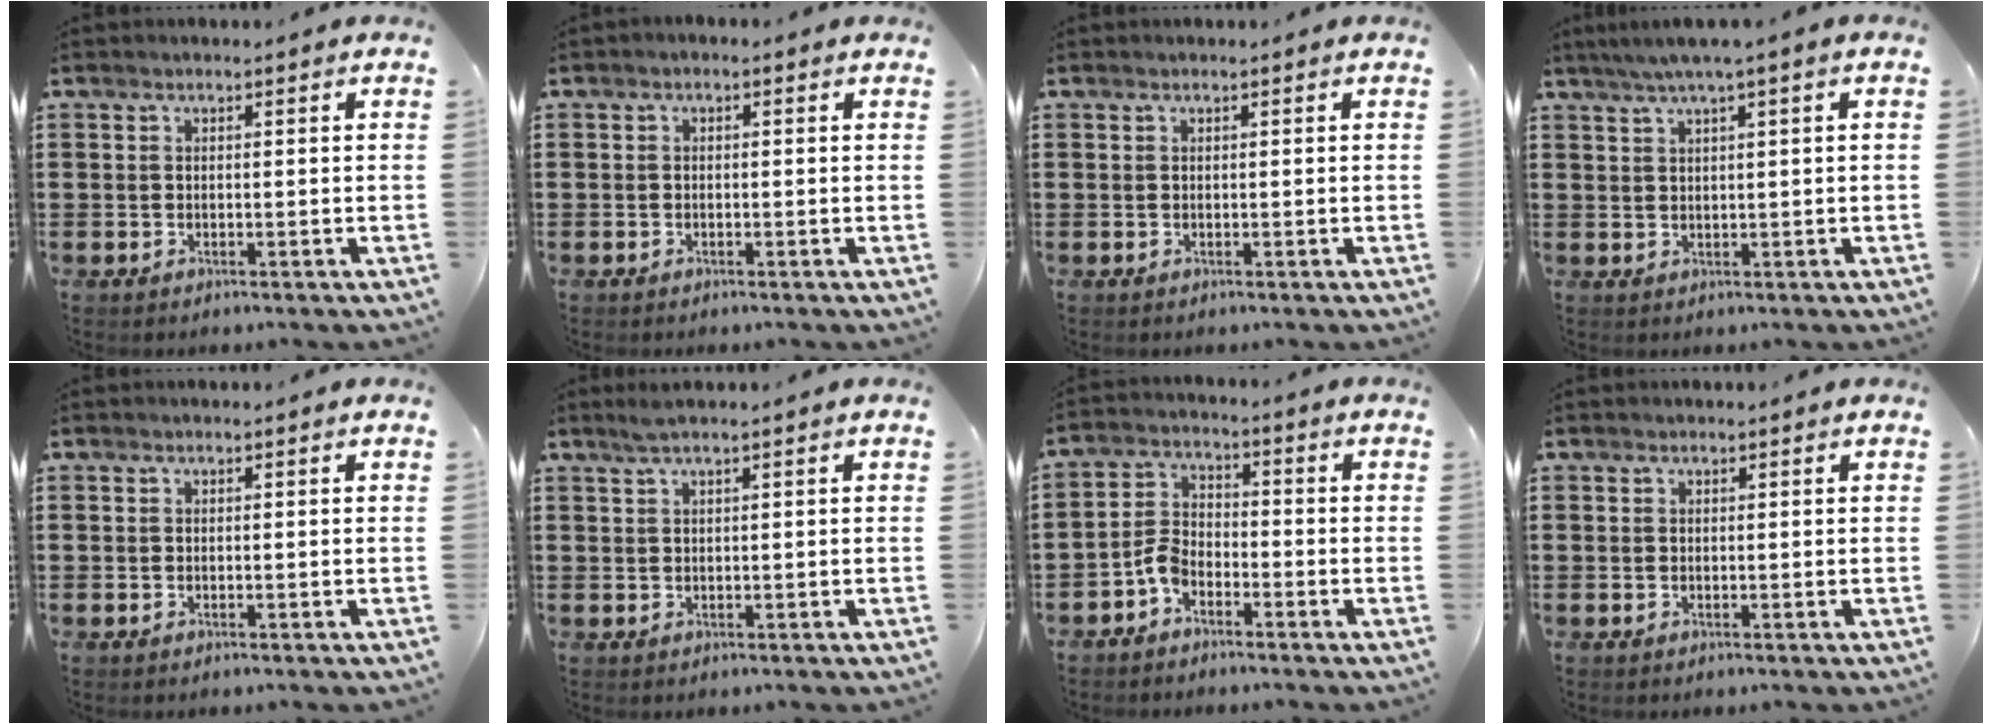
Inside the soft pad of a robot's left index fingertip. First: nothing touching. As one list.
[{"total": 0.8, "force": [-0.6, 0.4, 0.1], "torque": [-0.005, -0.001, -0.013]}, {"total": 0.0}, {"total": 2.4, "force": [1.2, -0.2, 2.1], "torque": [-0.039, 0.000, 0.020]}, {"total": 0.0}, {"total": 1.6, "force": [0.9, 0.0, 1.3], "torque": [-0.026, -0.001, 0.017]}, {"total": 4.3, "force": [-3.0, 2.2, 2.1], "torque": [-0.061, 0.006, -0.064]}, {"total": 0.0}]